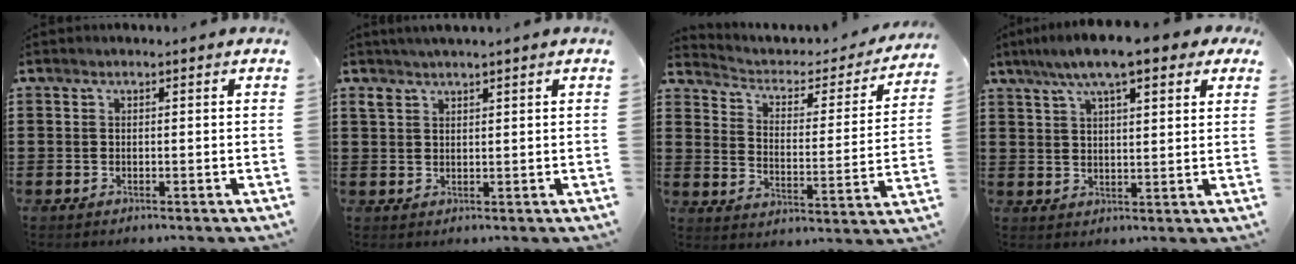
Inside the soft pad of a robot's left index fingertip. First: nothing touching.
{"total": 1.7, "force": [1.4, 0.3, 0.9], "torque": [-0.021, 0.003, 0.027]}
{"total": 2.7, "force": [1.9, 1.6, 1.1], "torque": [-0.036, -0.015, 0.022]}
{"total": 8.4, "force": [6.0, 1.5, 5.7], "torque": [-0.117, 0.001, 0.105]}